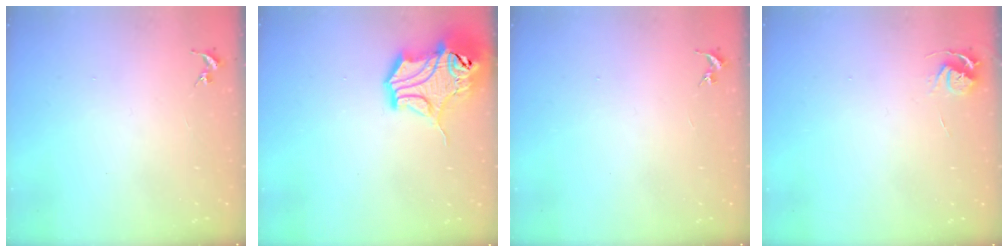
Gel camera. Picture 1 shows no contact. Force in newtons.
{"total": 16.0, "press": 15.8, "slide": 2.5}
{"total": 0.0}
{"total": 5.2, "press": 5.2, "slide": 0.6}